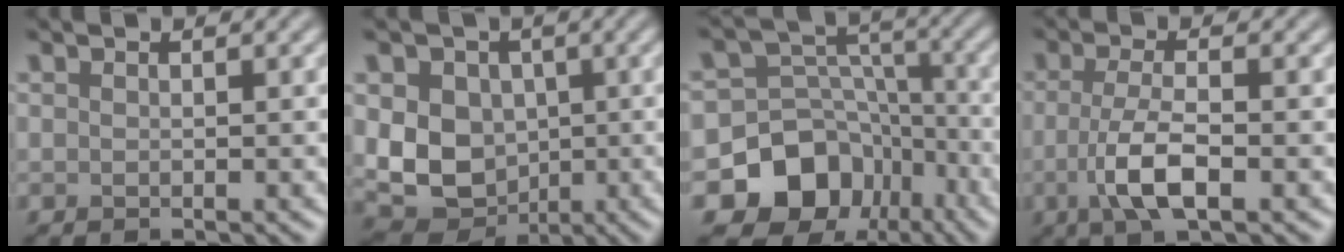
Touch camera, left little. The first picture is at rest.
{"total": 9.1, "force": [0.0, 7.5, 5.2], "torque": [-0.080, 0.003, -0.010]}
{"total": 10.0, "force": [-5.5, 7.9, 2.9], "torque": [-0.044, 0.012, -0.098]}
{"total": 4.5, "force": [-1.2, 1.4, 4.1], "torque": [-0.085, -0.002, -0.027]}